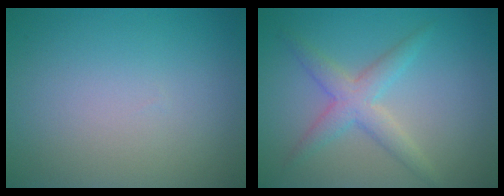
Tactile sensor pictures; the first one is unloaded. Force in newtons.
{"total": 3.2, "press": 3.2, "slide": 0.1}